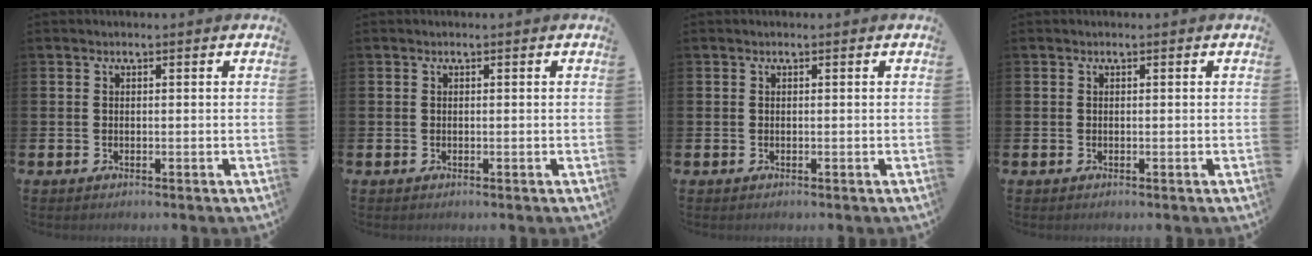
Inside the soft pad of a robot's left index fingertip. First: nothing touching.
{"total": 0.0}
{"total": 0.0}
{"total": 0.0}